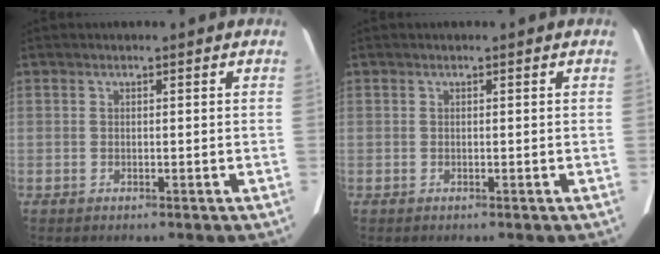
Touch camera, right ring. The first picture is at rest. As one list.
[{"total": 0.0}]